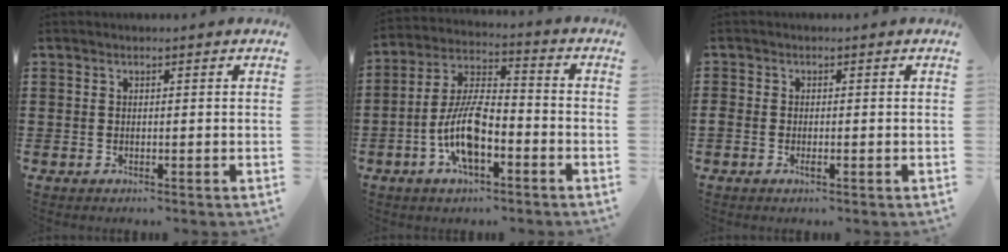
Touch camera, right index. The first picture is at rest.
{"total": 10.3, "force": [-3.8, 4.2, 8.6], "torque": [-0.203, -0.002, -0.078]}
{"total": 1.2, "force": [-0.6, 0.6, 0.8], "torque": [-0.016, -0.002, -0.011]}